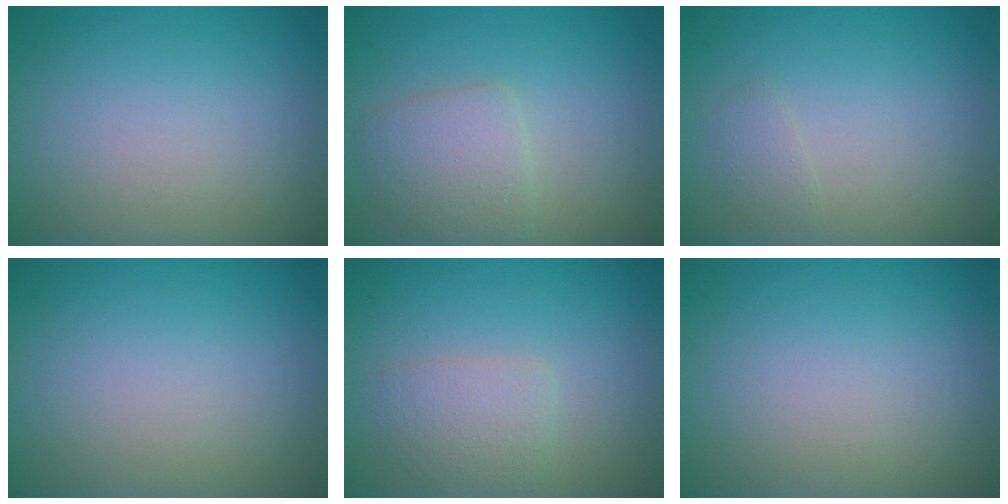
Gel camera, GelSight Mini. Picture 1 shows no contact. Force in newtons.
{"total": 3.0, "press": 3.0, "slide": 0.1}
{"total": 0.9, "press": 0.9, "slide": 0.0}
{"total": 0.0}
{"total": 2.3, "press": 2.3, "slide": 0.1}
{"total": 0.0}